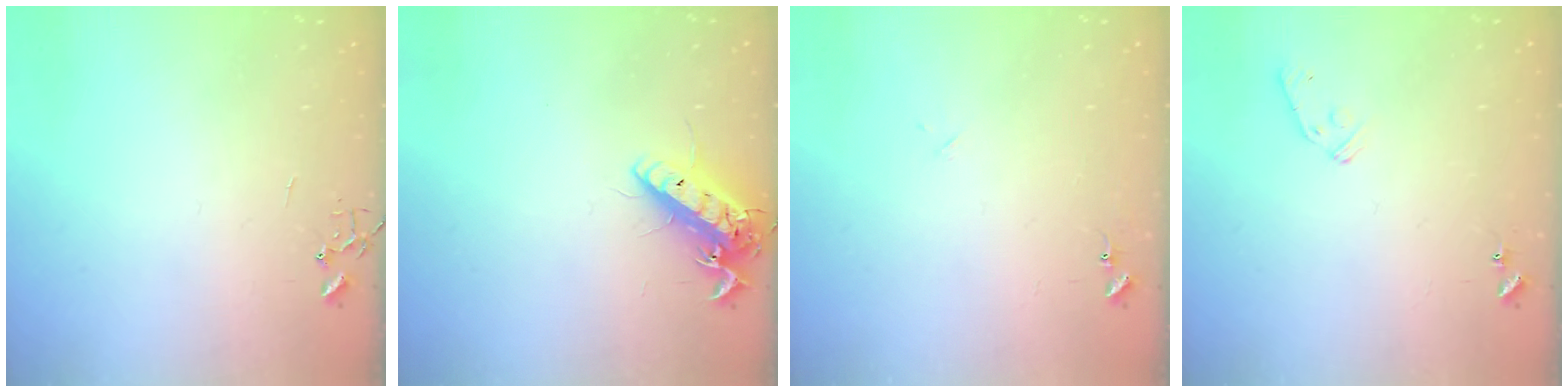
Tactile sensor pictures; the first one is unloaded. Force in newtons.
{"total": 14.8, "press": 14.5, "slide": 2.8}
{"total": 7.8, "press": 7.8, "slide": 0.6}
{"total": 8.0, "press": 7.9, "slide": 0.7}